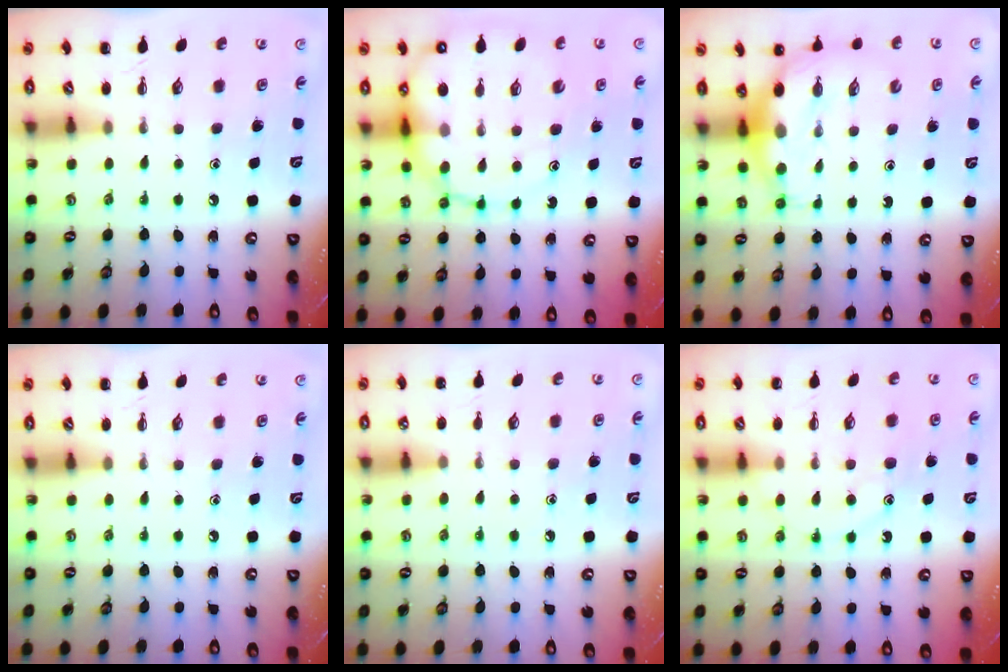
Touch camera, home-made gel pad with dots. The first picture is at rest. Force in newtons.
{"total": 16.1, "press": 15.7, "slide": 3.6}
{"total": 6.9, "press": 6.7, "slide": 1.6}
{"total": 0.0}
{"total": 6.6, "press": 6.3, "slide": 2.1}
{"total": 12.5, "press": 12.4, "slide": 0.7}